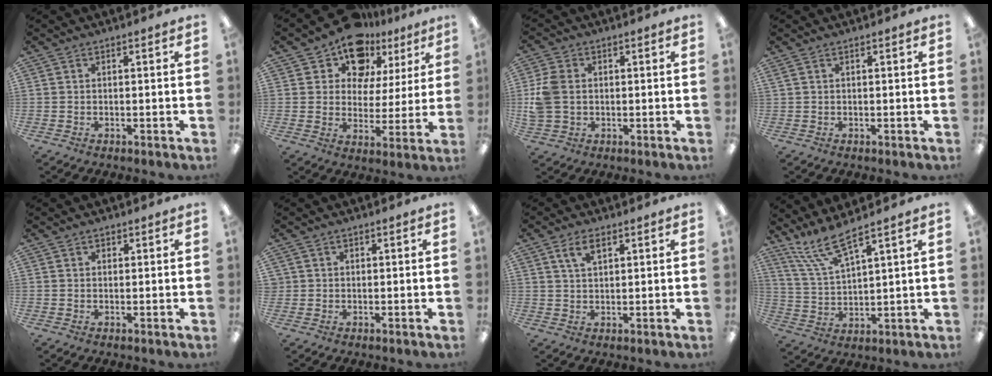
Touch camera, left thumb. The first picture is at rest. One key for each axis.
{"total": 12.7, "fx": 9.5, "fy": 7.4, "fz": 4.0, "tx": -0.081, "ty": -0.061, "tz": 0.177}
{"total": 6.8, "fx": 0.5, "fy": 5.2, "fz": 4.3, "tx": -0.104, "ty": 0.008, "tz": 0.011}
{"total": 1.0, "fx": 0.4, "fy": 0.1, "fz": 0.9, "tx": -0.020, "ty": -0.001, "tz": 0.008}
{"total": 1.0, "fx": 0.6, "fy": 0.6, "fz": 0.4, "tx": -0.001, "ty": 0.000, "tz": 0.009}
{"total": 1.2, "fx": 0.5, "fy": 1.1, "fz": 0.0, "tx": -0.003, "ty": 0.002, "tz": 0.009}
{"total": 4.9, "fx": 2.7, "fy": 2.1, "fz": 3.5, "tx": -0.068, "ty": 0.001, "tz": 0.046}
{"total": 10.5, "fx": 8.4, "fy": 1.9, "fz": 5.9, "tx": -0.136, "ty": -0.036, "tz": 0.157}